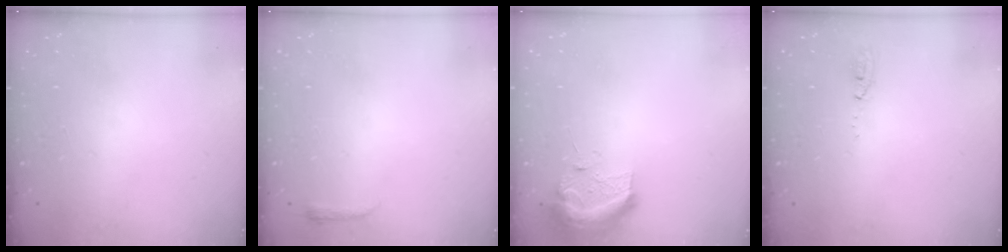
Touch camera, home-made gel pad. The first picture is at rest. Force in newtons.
{"total": 3.0, "press": 2.9, "slide": 0.6}
{"total": 10.2, "press": 10.2, "slide": 0.3}
{"total": 11.2, "press": 5.8, "slide": 9.6}